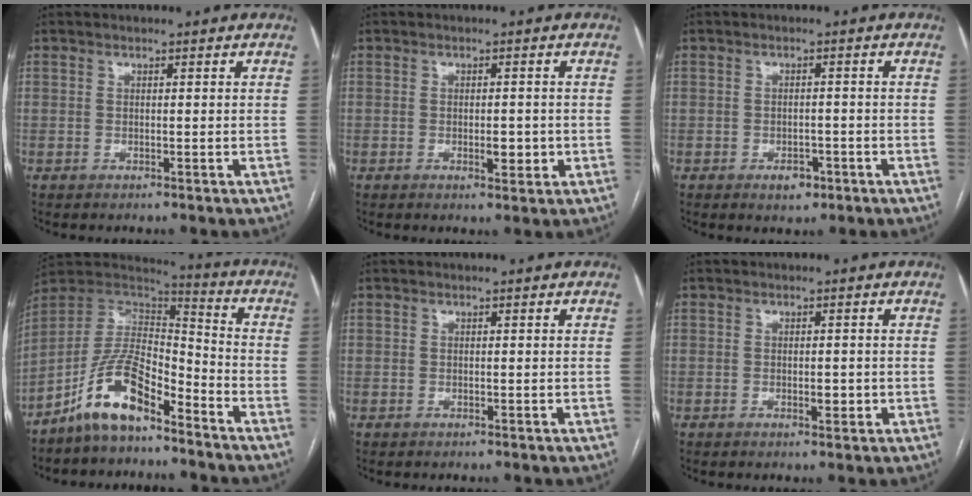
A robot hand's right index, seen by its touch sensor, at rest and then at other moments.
{"total": 2.4, "force": [-0.5, 1.1, 2.1], "torque": [-0.031, 0.000, -0.004]}
{"total": 3.0, "force": [-1.7, 1.7, 1.8], "torque": [-0.022, 0.004, -0.016]}
{"total": 12.0, "force": [-8.1, 4.1, 7.8], "torque": [-0.159, 0.025, -0.155]}
{"total": 0.0}
{"total": 1.5, "force": [-0.3, 0.7, 1.2], "torque": [-0.018, 0.000, -0.001]}